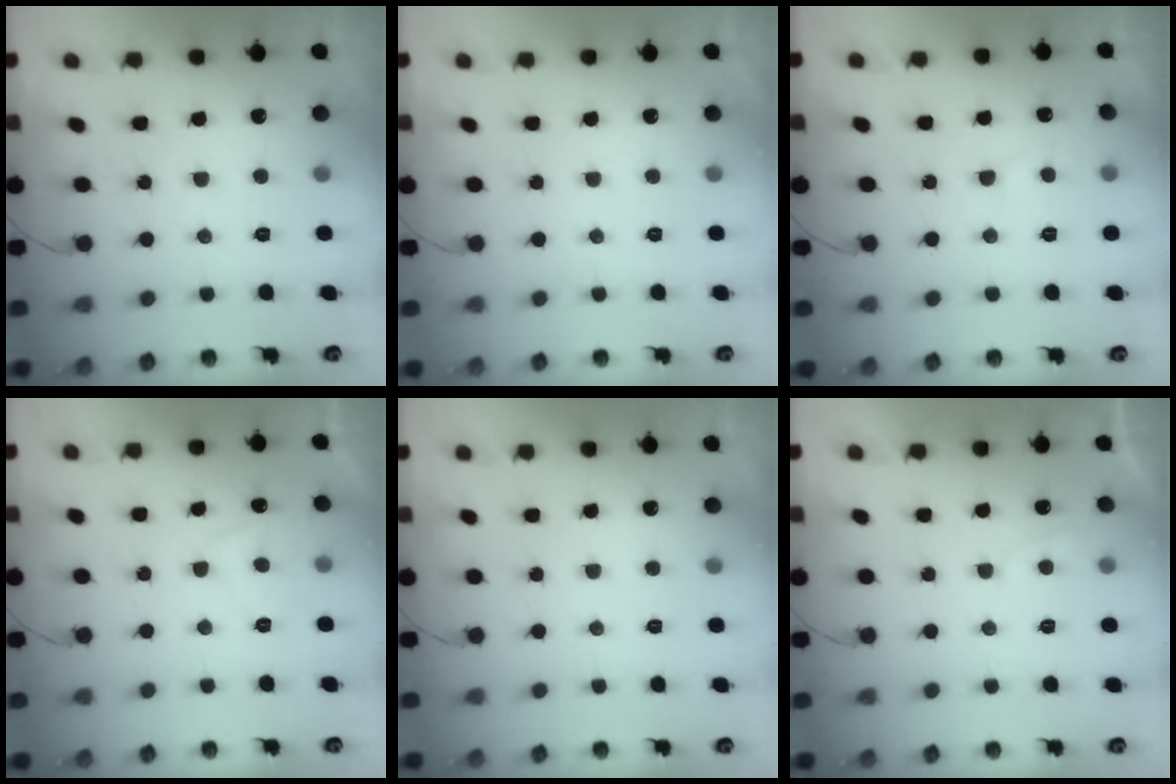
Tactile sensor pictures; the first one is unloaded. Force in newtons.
{"total": 0.0}
{"total": 3.2, "press": 3.2, "slide": 0.5}
{"total": 2.8, "press": 2.8, "slide": 0.4}
{"total": 0.0}
{"total": 0.8, "press": 0.5, "slide": 0.6}